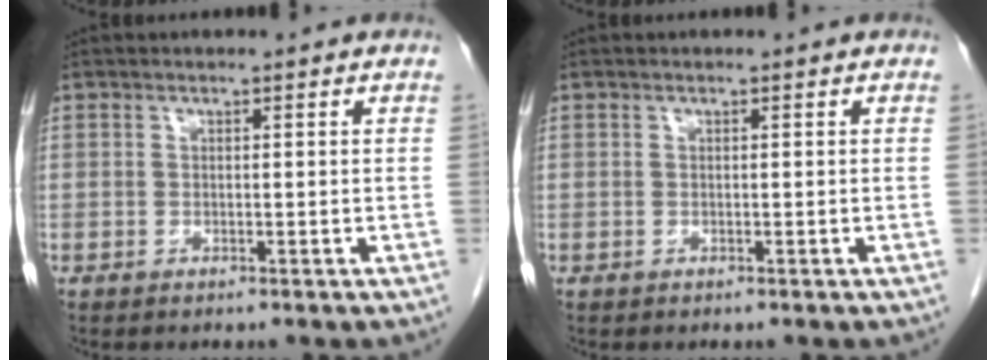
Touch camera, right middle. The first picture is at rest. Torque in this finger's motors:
{"motor_torque": [-0.08, -0.39, -0.03, 0.00]}